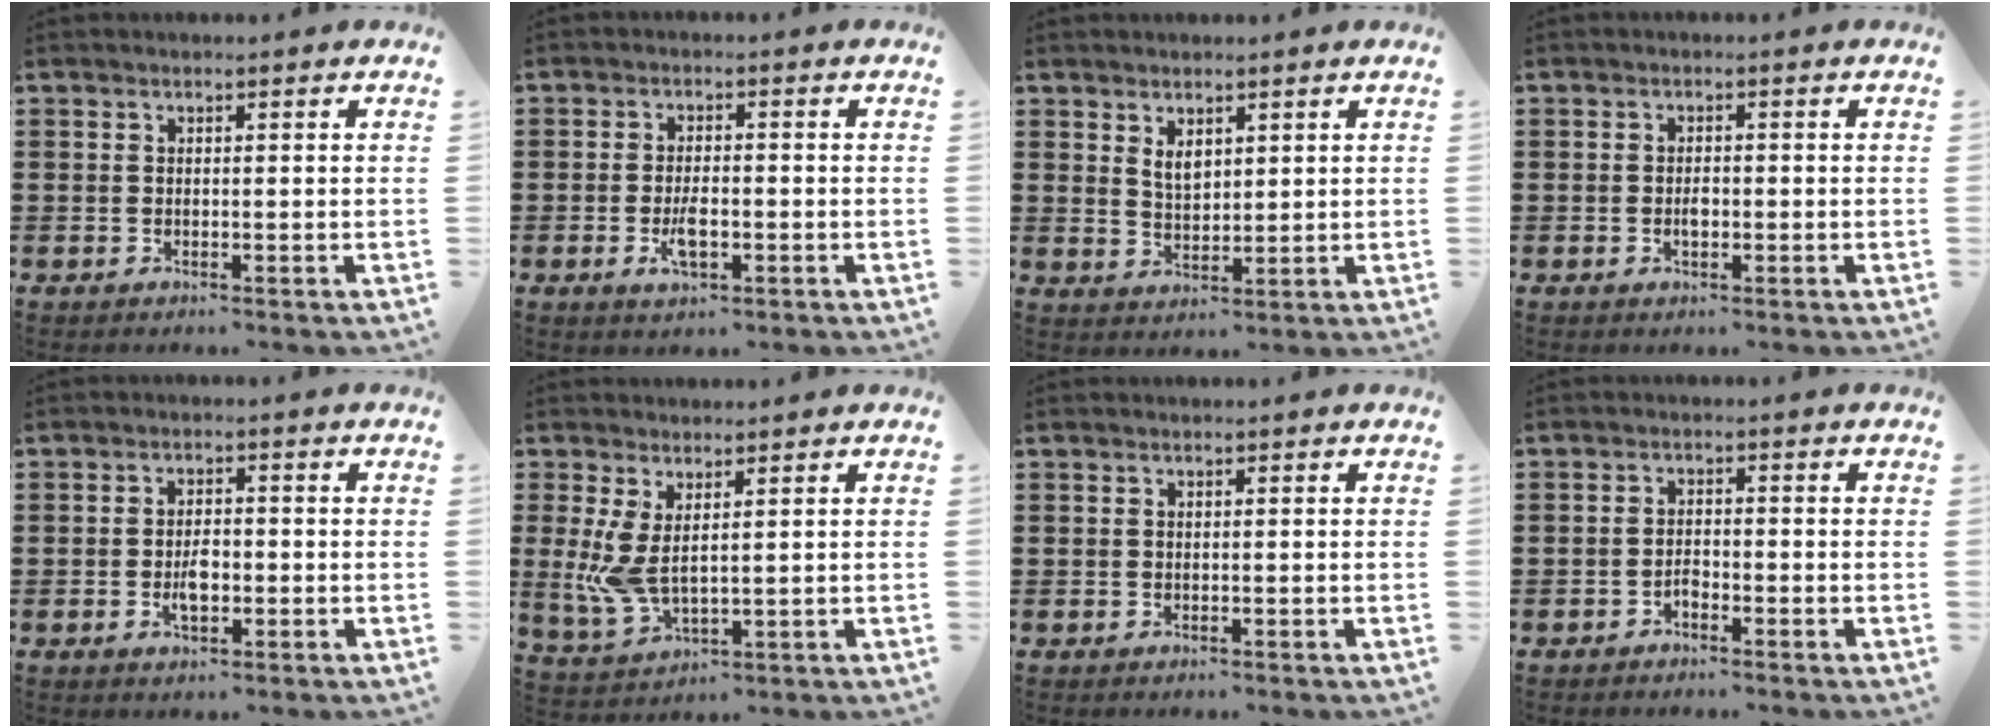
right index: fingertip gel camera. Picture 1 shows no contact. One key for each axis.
{"total": 3.8, "fx": -1.2, "fy": 1.5, "fz": 3.2, "tx": -0.069, "ty": -0.001, "tz": -0.025}
{"total": 3.0, "fx": 1.9, "fy": 1.6, "fz": 1.7, "tx": -0.029, "ty": 0.001, "tz": 0.033}
{"total": 1.5, "fx": -0.3, "fy": 0.8, "fz": 1.3, "tx": -0.023, "ty": 0.002, "tz": -0.006}
{"total": 3.3, "fx": -0.8, "fy": 1.6, "fz": 2.8, "tx": -0.057, "ty": 0.001, "tz": -0.016}
{"total": 5.4, "fx": 1.5, "fy": 2.2, "fz": 4.7, "tx": -0.124, "ty": -0.008, "tz": 0.025}
{"total": 0.0}
{"total": 1.6, "fx": -1.2, "fy": 0.7, "fz": 0.7, "tx": -0.018, "ty": 0.001, "tz": -0.024}